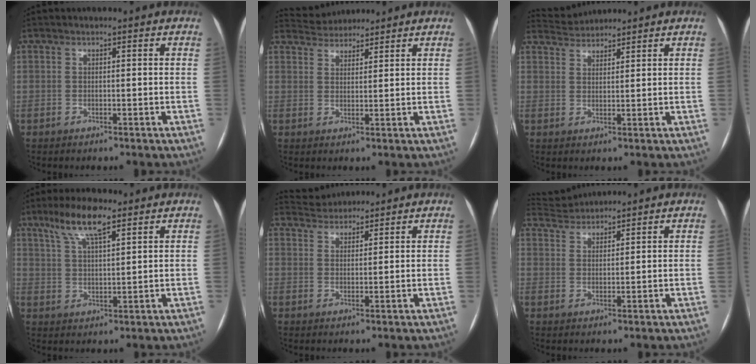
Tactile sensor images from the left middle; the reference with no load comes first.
{"total": 5.2, "force": [5.0, 1.3, 0.3], "torque": [-0.009, 0.026, 0.083]}
{"total": 3.9, "force": [3.9, 0.2, -0.3], "torque": [-0.003, 0.022, 0.073]}
{"total": 8.0, "force": [5.2, 1.7, 5.8], "torque": [-0.118, 0.013, 0.098]}
{"total": 4.6, "force": [4.5, 1.0, 0.1], "torque": [-0.007, 0.027, 0.077]}
{"total": 5.0, "force": [5.0, 0.2, 0.2], "torque": [-0.012, 0.027, 0.094]}